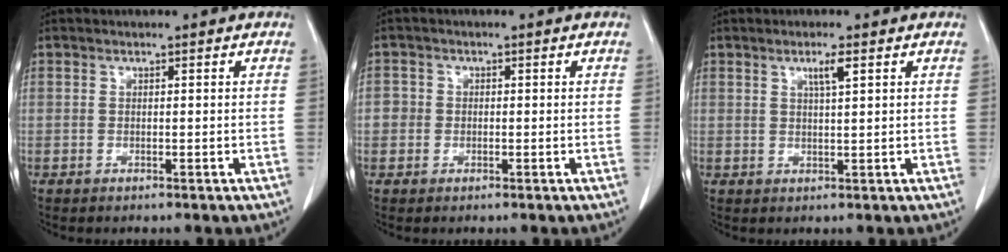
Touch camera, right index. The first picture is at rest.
{"total": 2.1, "force": [-0.3, 2.1, 0.4], "torque": [0.005, 0.009, -0.007]}
{"total": 2.6, "force": [1.3, 0.0, 2.2], "torque": [-0.042, -0.001, 0.023]}